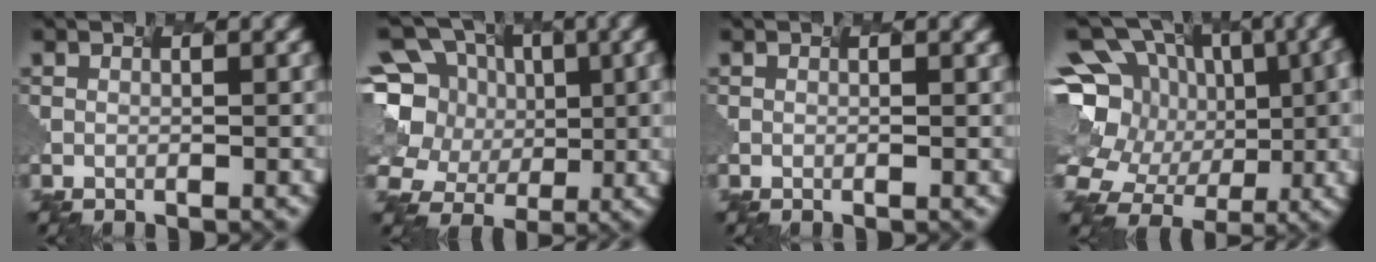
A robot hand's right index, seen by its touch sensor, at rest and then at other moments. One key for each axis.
{"total": 9.9, "fx": 1.3, "fy": 8.7, "fz": 4.5, "tx": -0.116, "ty": 0.025, "tz": 0.006}
{"total": 0.0}
{"total": 14.8, "fx": 0.5, "fy": 12.4, "fz": 8.0, "tx": -0.184, "ty": 0.023, "tz": 0.022}